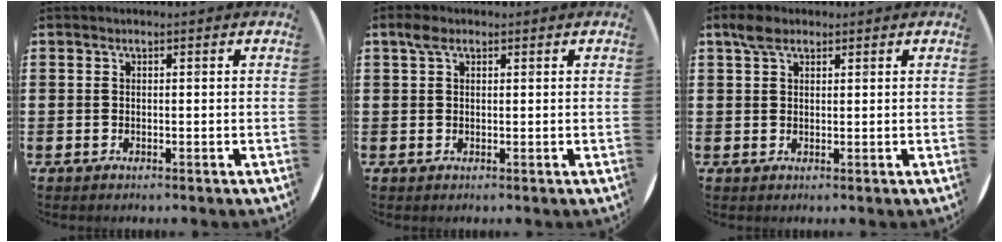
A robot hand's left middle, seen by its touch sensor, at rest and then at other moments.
{"total": 1.8, "force": [1.1, 1.0, 1.0], "torque": [-0.015, 0.002, 0.018]}
{"total": 2.6, "force": [1.9, 1.3, 1.2], "torque": [-0.019, 0.003, 0.033]}